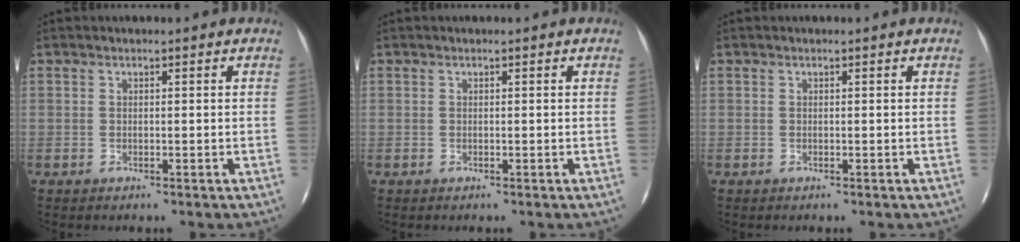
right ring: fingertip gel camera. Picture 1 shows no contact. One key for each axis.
{"total": 0.0}
{"total": 0.0}